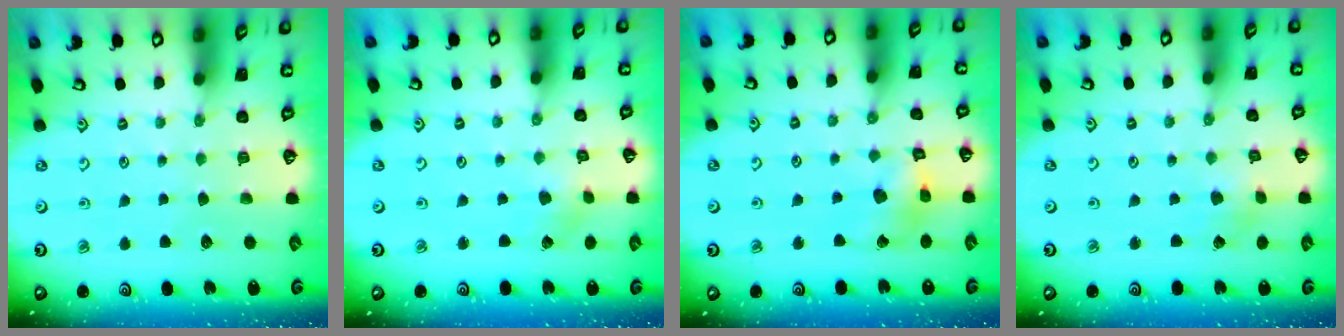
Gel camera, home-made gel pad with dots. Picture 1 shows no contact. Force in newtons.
{"total": 2.1, "press": 2.1, "slide": 0.2}
{"total": 9.0, "press": 9.0, "slide": 1.1}
{"total": 1.2, "press": 1.2, "slide": 0.1}